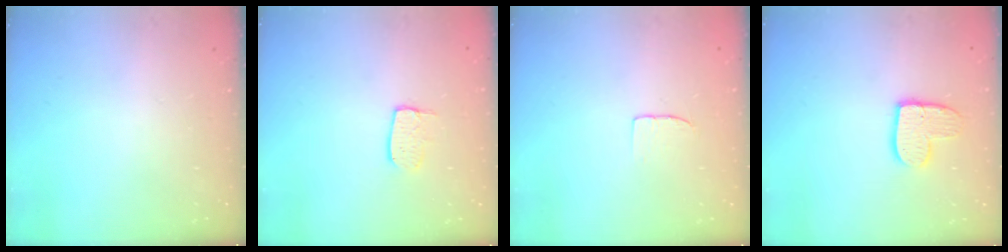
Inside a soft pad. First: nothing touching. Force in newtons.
{"total": 5.5, "press": 5.5, "slide": 0.3}
{"total": 3.9, "press": 3.9, "slide": 0.3}
{"total": 10.7, "press": 10.7, "slide": 1.0}